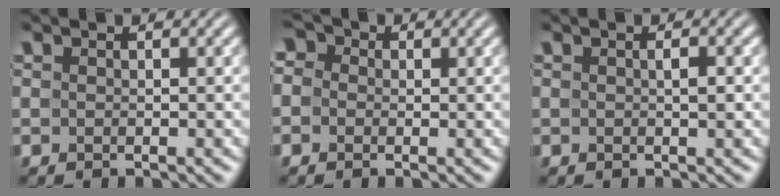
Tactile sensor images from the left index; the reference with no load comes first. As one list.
[{"total": 3.4, "force": [0.9, 2.8, 1.6], "torque": [-0.021, 0.024, -0.019]}, {"total": 1.0, "force": [0.1, 0.2, 1.0], "torque": [-0.020, 0.002, 0.002]}]